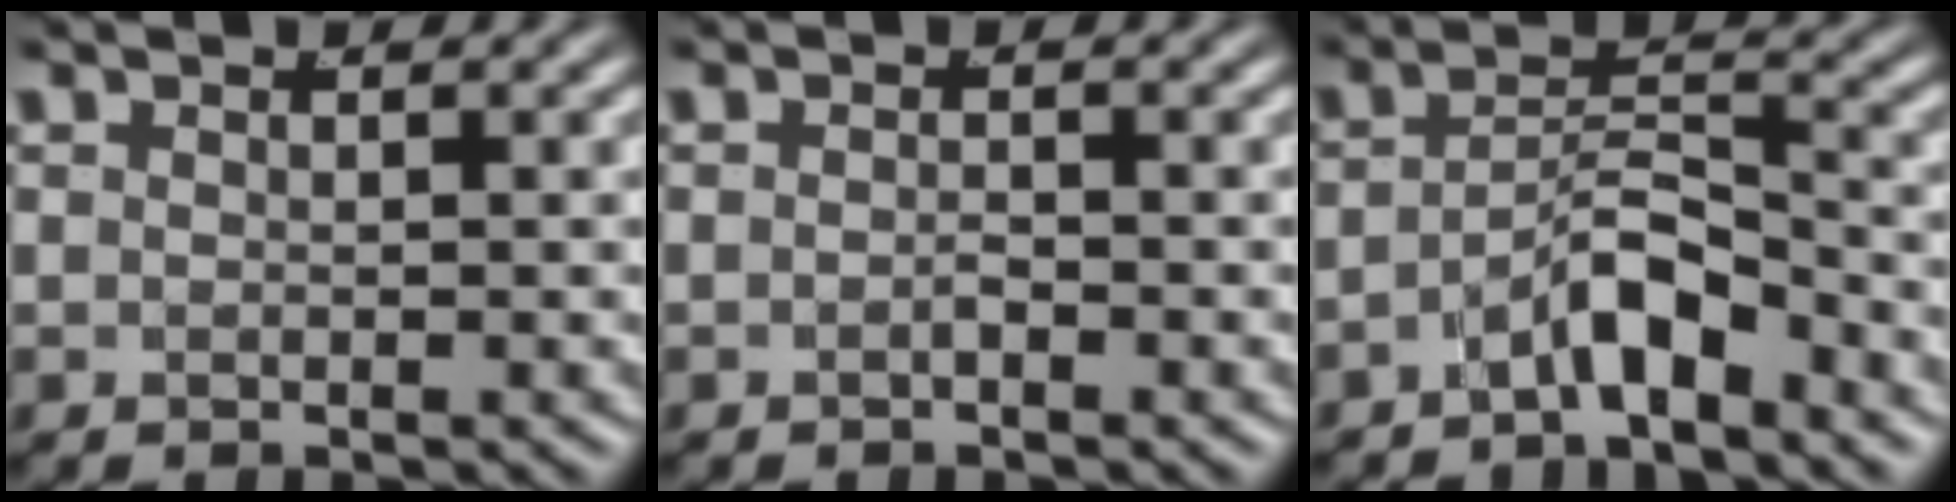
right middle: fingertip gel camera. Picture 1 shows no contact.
{"total": 0.7, "force": [-0.6, -0.1, 0.3], "torque": [-0.003, -0.002, -0.011]}
{"total": 4.2, "force": [-3.2, 1.1, 2.4], "torque": [-0.029, -0.003, -0.053]}